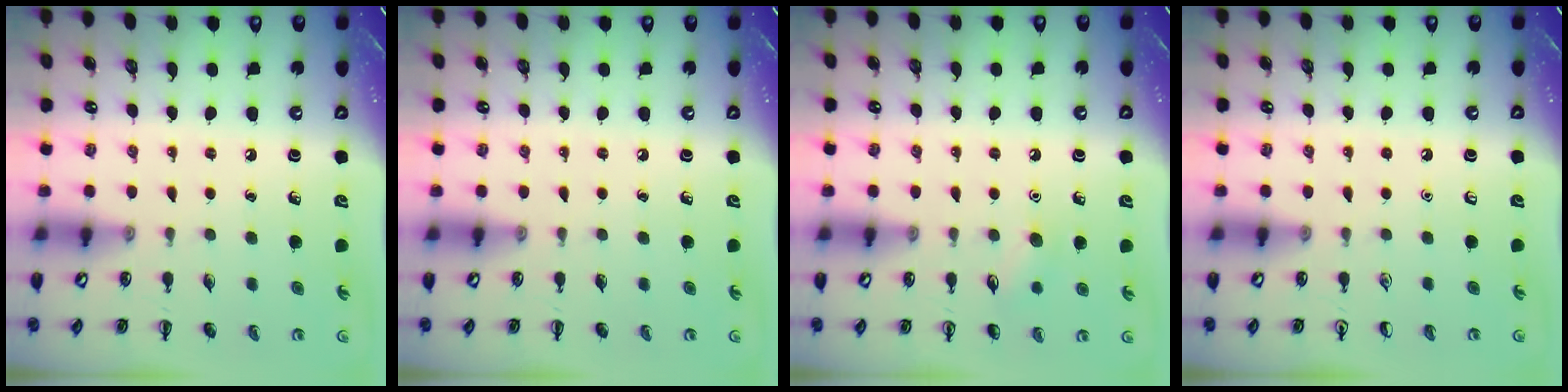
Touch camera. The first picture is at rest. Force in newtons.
{"total": 0.0}
{"total": 7.6, "press": 7.4, "slide": 1.8}
{"total": 0.0}